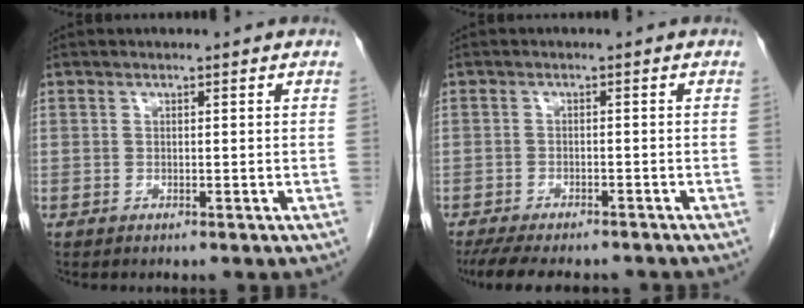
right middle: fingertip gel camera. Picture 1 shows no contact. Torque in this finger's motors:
{"motor_torque": [0.80, -0.50, 0.01, 0.03]}